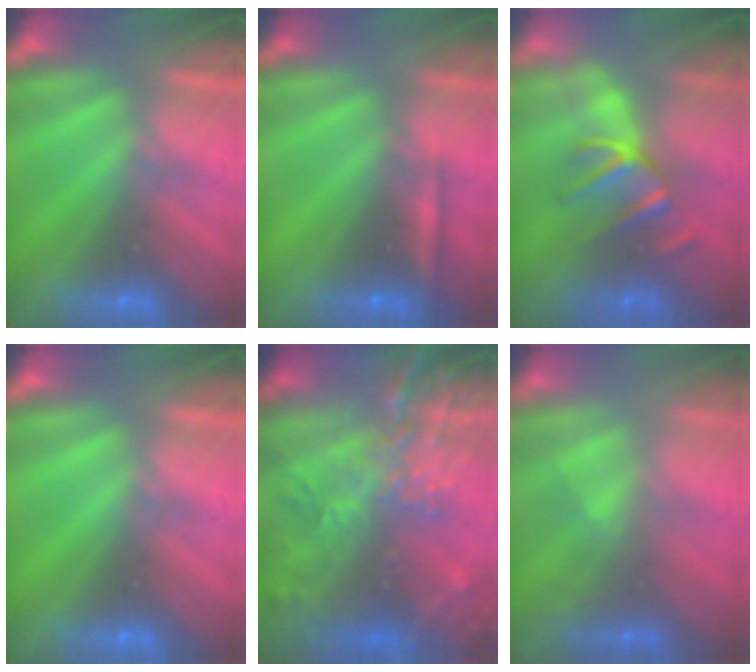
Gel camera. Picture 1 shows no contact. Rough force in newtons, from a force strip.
{"total": 2.2}
{"total": 2.9}
{"total": 0.0}
{"total": 5.6}
{"total": 2.4}